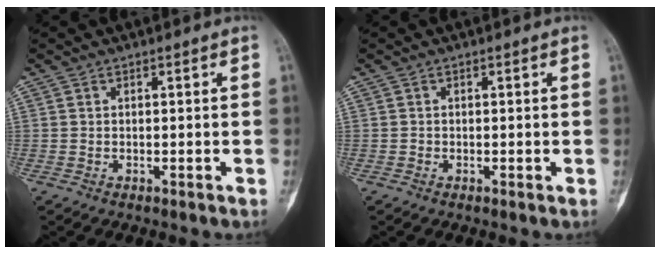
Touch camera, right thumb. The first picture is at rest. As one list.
[{"total": 0.0}]